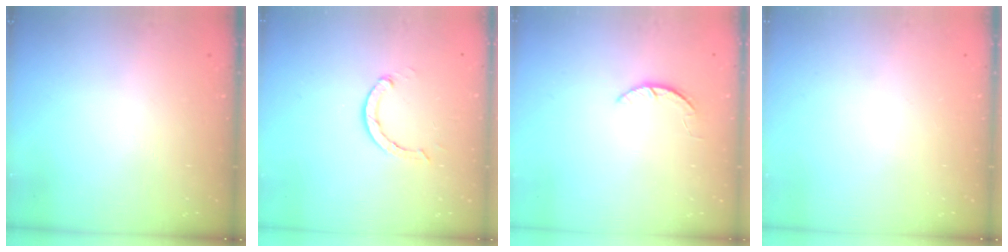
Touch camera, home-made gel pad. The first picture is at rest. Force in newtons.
{"total": 2.9, "press": 2.8, "slide": 0.5}
{"total": 1.6, "press": 1.6, "slide": 0.3}
{"total": 0.0}